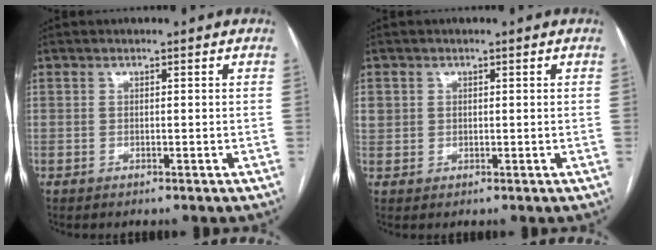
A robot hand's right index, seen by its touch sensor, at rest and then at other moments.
{"total": 2.6, "force": [0.7, 2.4, 0.8], "torque": [-0.018, 0.013, 0.021]}